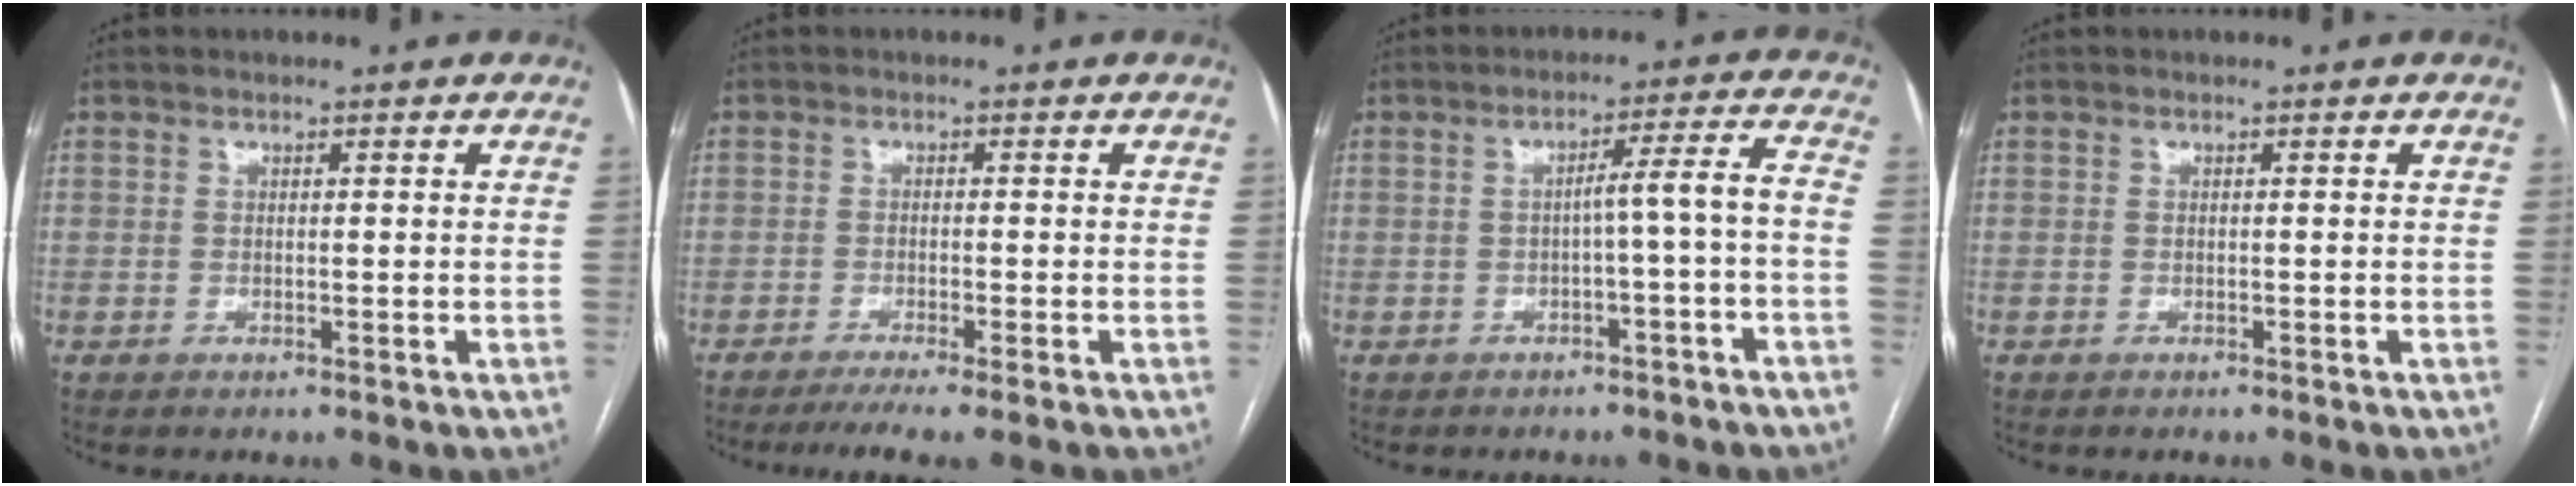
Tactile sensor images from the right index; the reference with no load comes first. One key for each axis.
{"total": 4.7, "fx": -3.5, "fy": -0.3, "fz": 3.2, "tx": -0.043, "ty": -0.009, "tz": -0.057}
{"total": 4.9, "fx": -1.5, "fy": -0.3, "fz": 4.6, "tx": -0.063, "ty": 0.018, "tz": -0.018}
{"total": 0.0}